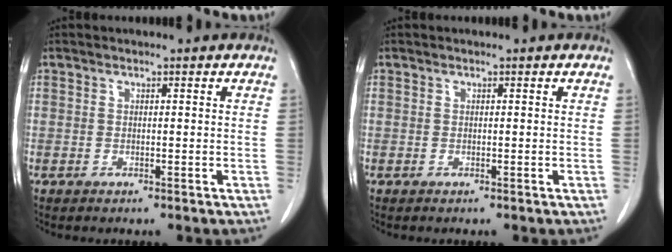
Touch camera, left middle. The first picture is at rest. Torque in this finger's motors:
{"motor_torque": [-0.09, 0.00, 0.03, 0.01]}